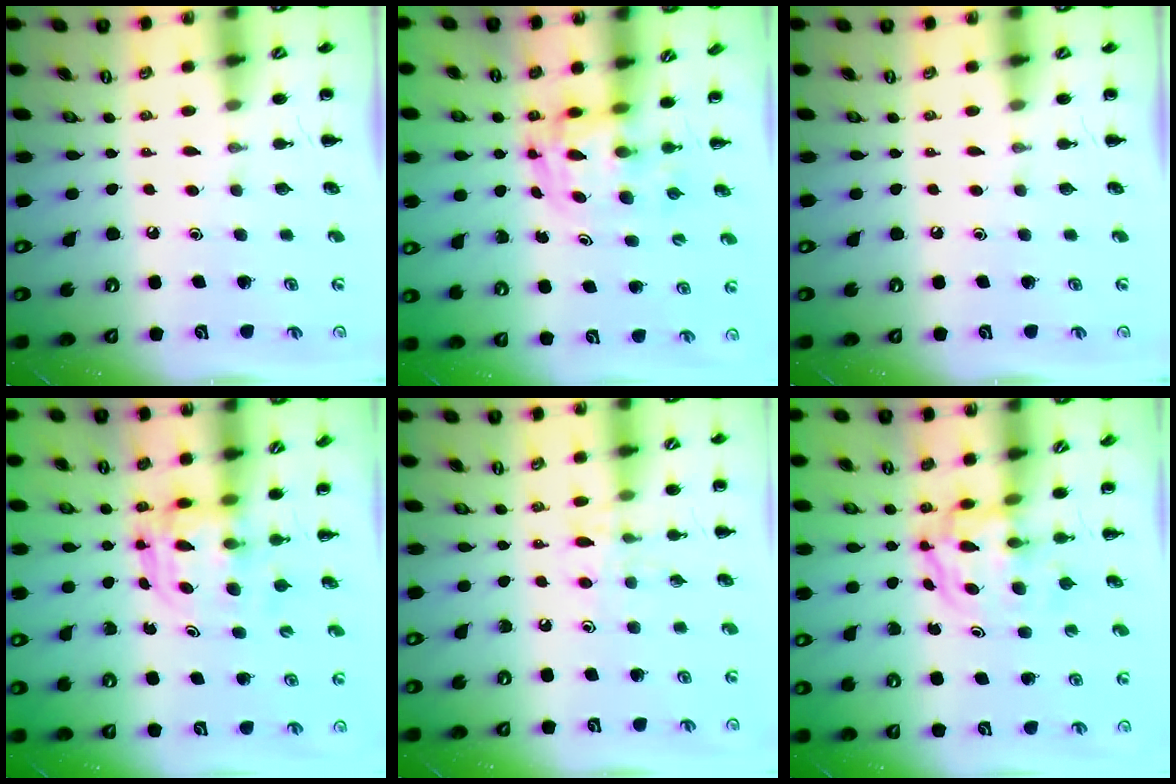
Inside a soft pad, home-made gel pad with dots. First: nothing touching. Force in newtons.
{"total": 3.7, "press": 3.6, "slide": 0.6}
{"total": 0.0}
{"total": 3.8, "press": 3.7, "slide": 0.3}
{"total": 8.5, "press": 8.4, "slide": 1.2}
{"total": 3.8, "press": 3.8, "slide": 0.4}